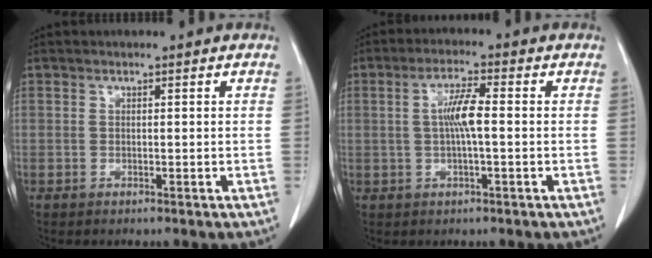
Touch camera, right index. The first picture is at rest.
{"total": 5.0, "force": [0.1, 0.4, 5.0], "torque": [-0.097, 0.006, 0.000]}